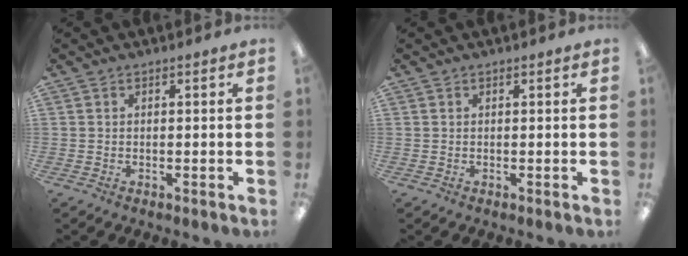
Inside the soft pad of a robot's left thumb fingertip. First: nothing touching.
{"total": 0.0}